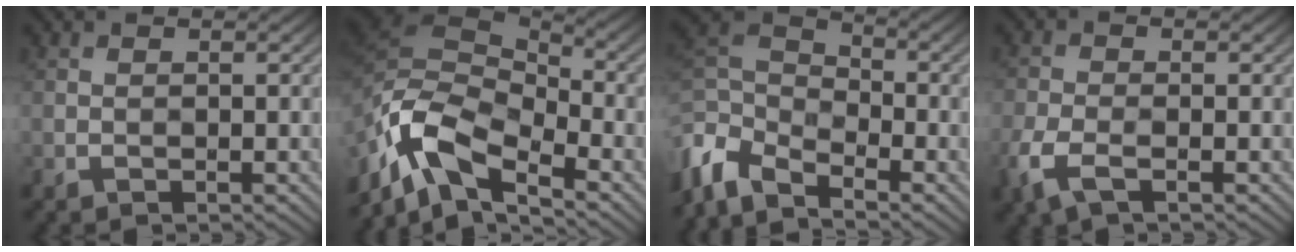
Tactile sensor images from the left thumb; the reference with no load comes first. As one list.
[{"total": 11.7, "force": [-4.3, 6.7, 8.6], "torque": [-0.208, 0.004, -0.086]}, {"total": 8.0, "force": [-4.6, 4.5, 4.8], "torque": [-0.122, 0.002, -0.102]}, {"total": 4.4, "force": [-1.6, 2.3, 3.5], "torque": [-0.083, -0.009, -0.043]}]